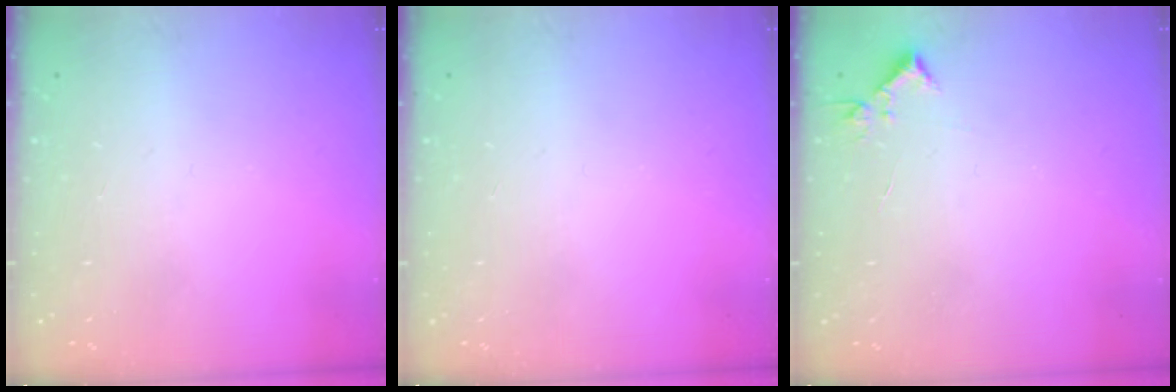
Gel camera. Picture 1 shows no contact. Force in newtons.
{"total": 0.0}
{"total": 4.4, "press": 4.4, "slide": 0.5}